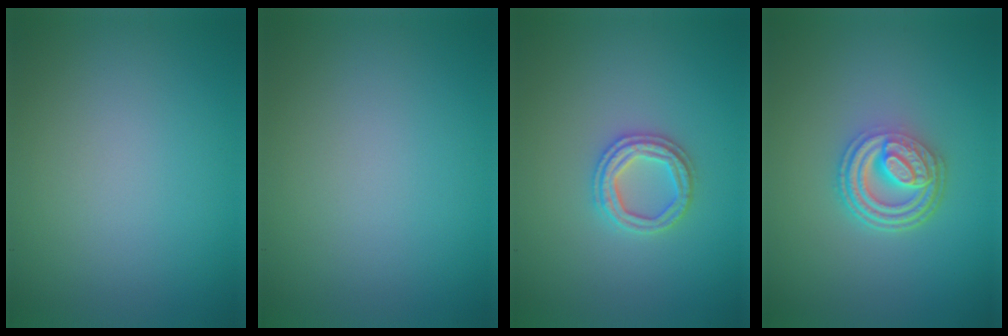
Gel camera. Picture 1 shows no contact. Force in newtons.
{"total": 0.0}
{"total": 2.4, "press": 2.4, "slide": 0.4}
{"total": 4.9, "press": 3.7, "slide": 3.2}